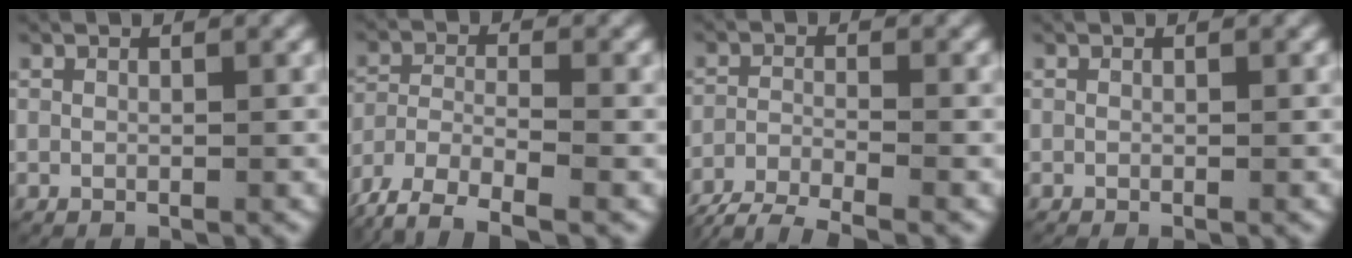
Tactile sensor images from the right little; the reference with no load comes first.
{"total": 6.4, "force": [-3.8, 3.8, 3.5], "torque": [-0.075, -0.020, -0.055]}
{"total": 5.2, "force": [-4.3, 2.1, 2.1], "torque": [-0.035, -0.013, -0.068]}
{"total": 0.0}